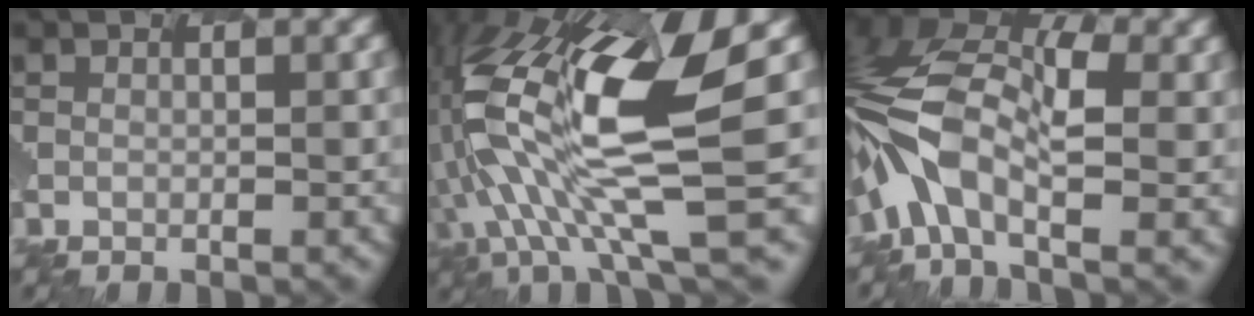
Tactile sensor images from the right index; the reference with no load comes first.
{"total": 10.7, "force": [0.4, 2.9, 10.3], "torque": [-0.237, 0.000, 0.002]}
{"total": 9.3, "force": [-1.6, 5.1, 7.6], "torque": [-0.199, 0.030, -0.058]}